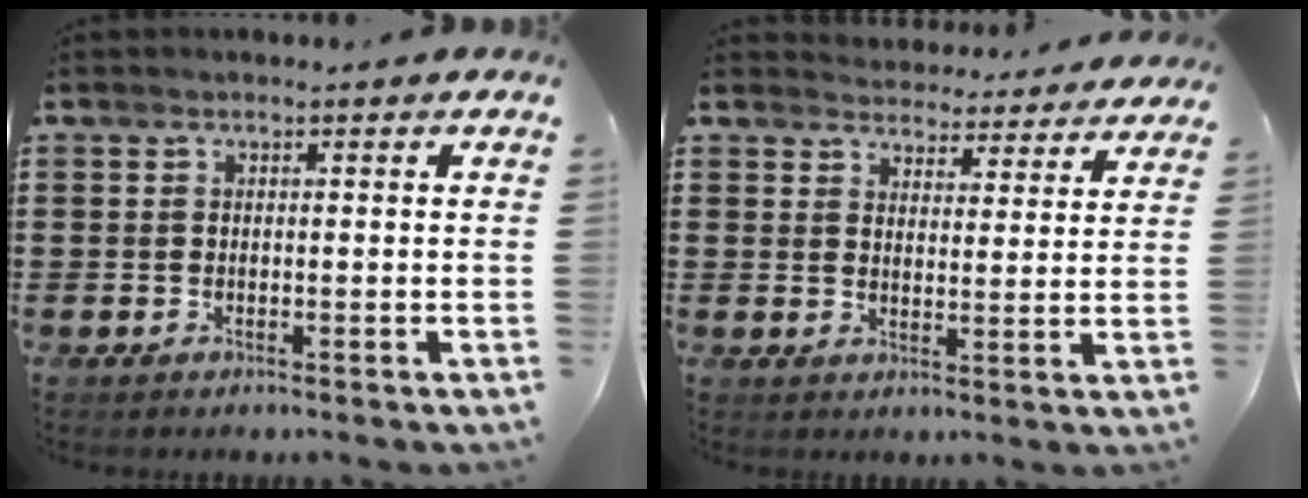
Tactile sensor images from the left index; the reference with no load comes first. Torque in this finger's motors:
{"motor_torque": [2.14, 0.00, -0.28, -0.14]}